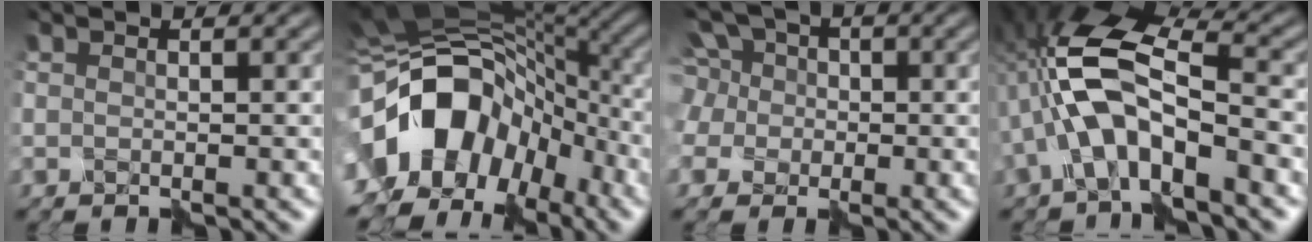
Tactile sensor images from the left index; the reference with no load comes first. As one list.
[{"total": 16.4, "force": [-5.5, 11.3, 10.6], "torque": [-0.198, 0.007, -0.095]}, {"total": 8.2, "force": [1.9, 7.2, 3.3], "torque": [-0.084, 0.036, 0.005]}, {"total": 8.3, "force": [-2.2, 3.5, 7.2], "torque": [-0.153, 0.020, -0.047]}]